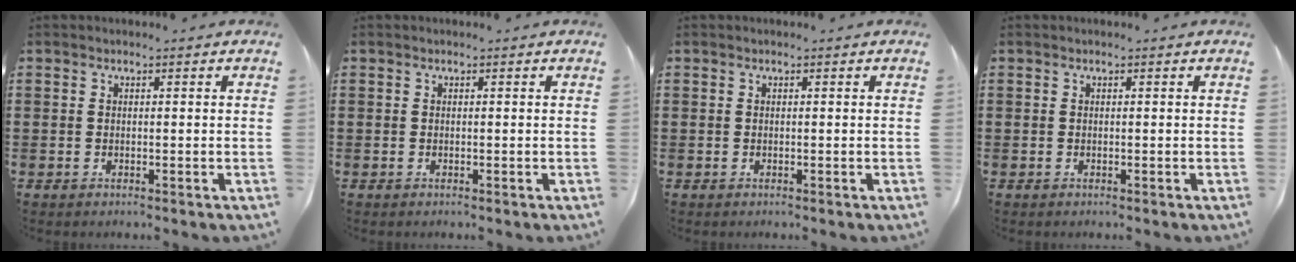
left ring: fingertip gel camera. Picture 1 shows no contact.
{"total": 0.0}
{"total": 0.0}
{"total": 0.0}